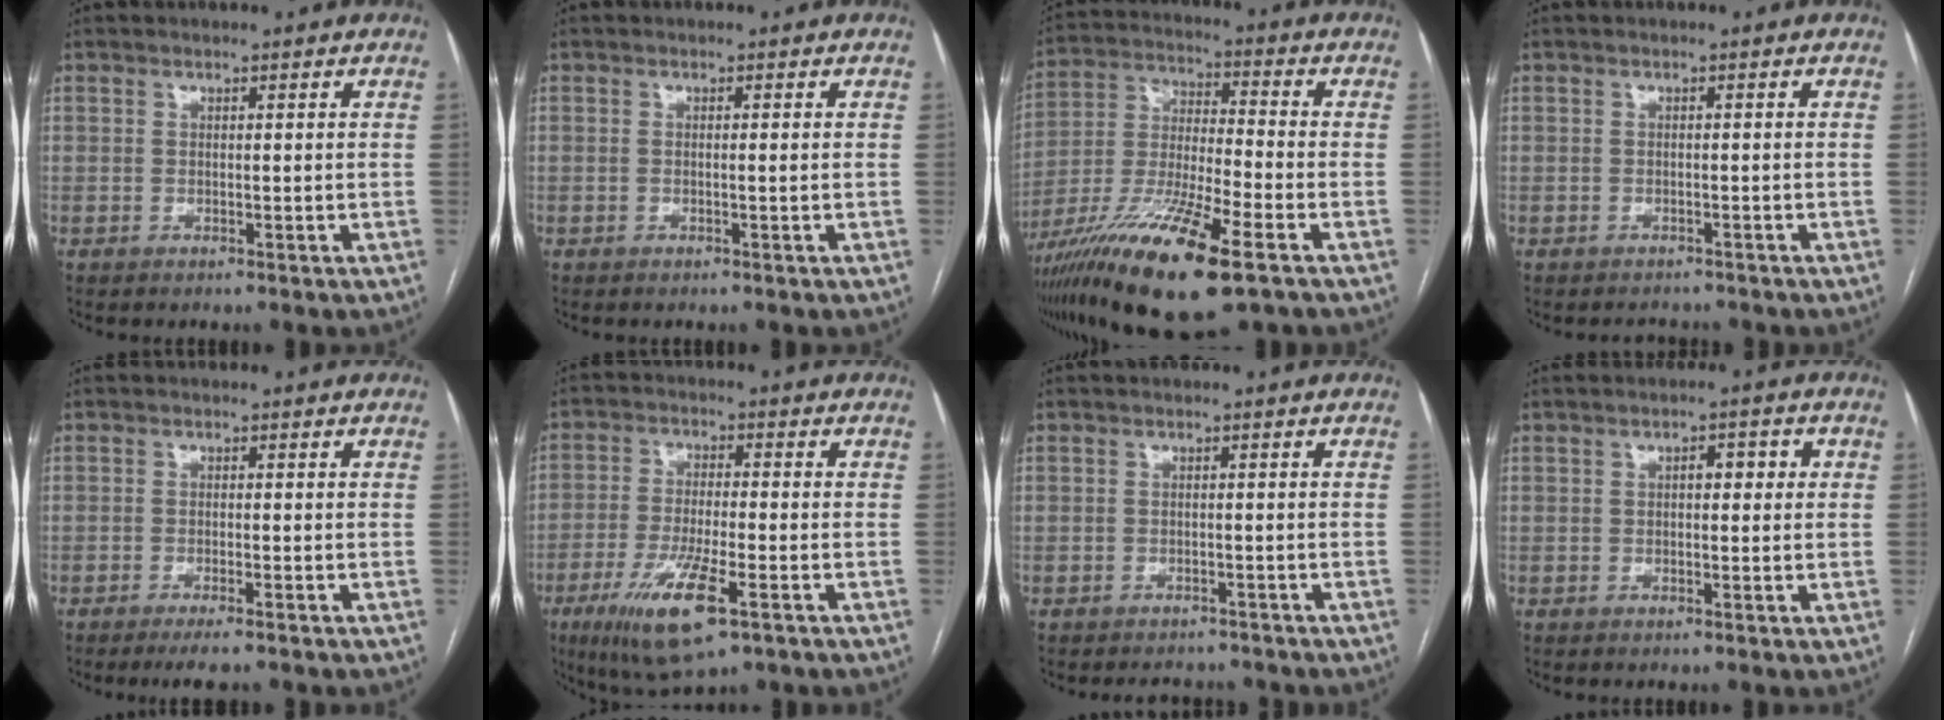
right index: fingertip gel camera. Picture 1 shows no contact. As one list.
[{"total": 0.6, "force": [-0.1, -0.1, 0.6], "torque": [-0.010, 0.000, -0.001]}, {"total": 18.6, "force": [-10.5, 2.1, 15.2], "torque": [-0.297, -0.038, -0.188]}, {"total": 1.7, "force": [-1.7, 0.5, -0.2], "torque": [0.005, -0.004, -0.020]}, {"total": 3.7, "force": [-2.9, 0.1, 2.4], "torque": [-0.030, -0.007, -0.042]}, {"total": 11.5, "force": [-5.6, 2.4, 9.7], "torque": [-0.188, -0.024, -0.092]}, {"total": 4.2, "force": [-3.9, 1.5, 0.3], "torque": [0.002, 0.001, -0.047]}, {"total": 2.6, "force": [0.4, 1.0, 2.4], "torque": [-0.034, 0.014, 0.004]}]